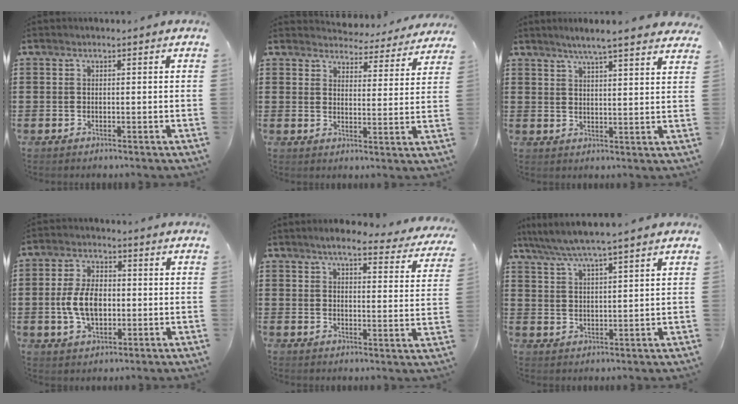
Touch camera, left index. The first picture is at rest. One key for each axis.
{"total": 4.4, "fx": 4.4, "fy": 0.2, "fz": 0.3, "tx": -0.021, "ty": -0.034, "tz": 0.075}
{"total": 4.6, "fx": 4.0, "fy": -0.4, "fz": 2.3, "tx": -0.058, "ty": -0.014, "tz": 0.068}
{"total": 7.5, "fx": -0.7, "fy": 4.4, "fz": 6.1, "tx": -0.125, "ty": 0.002, "tz": -0.019}
{"total": 6.0, "fx": 5.2, "fy": 0.6, "fz": 3.0, "tx": -0.068, "ty": -0.023, "tz": 0.087}
{"total": 4.7, "fx": 3.9, "fy": -0.4, "fz": 2.6, "tx": -0.062, "ty": -0.019, "tz": 0.067}